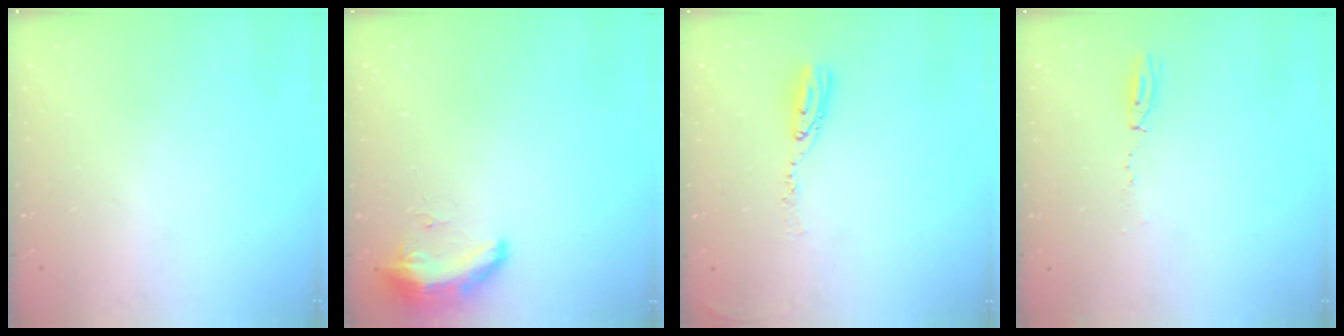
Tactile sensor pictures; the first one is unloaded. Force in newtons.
{"total": 10.2, "press": 9.3, "slide": 4.2}
{"total": 6.8, "press": 6.8, "slide": 0.6}
{"total": 3.9, "press": 3.8, "slide": 0.9}